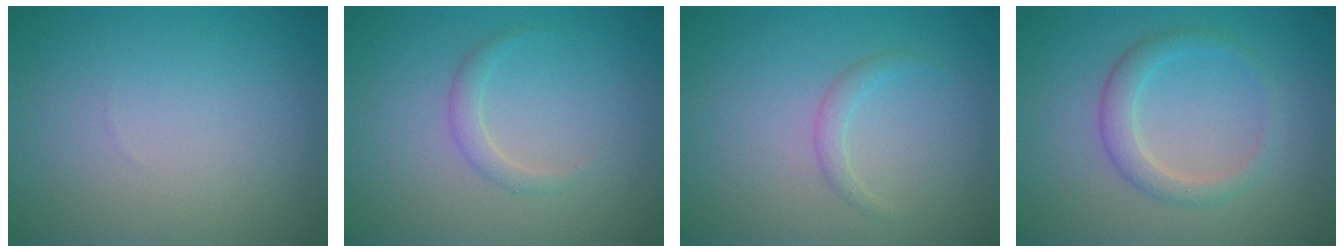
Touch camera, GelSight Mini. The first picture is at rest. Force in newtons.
{"total": 1.2, "press": 1.2, "slide": 0.0}
{"total": 1.2, "press": 1.2, "slide": 0.1}
{"total": 2.5, "press": 2.5, "slide": 0.2}